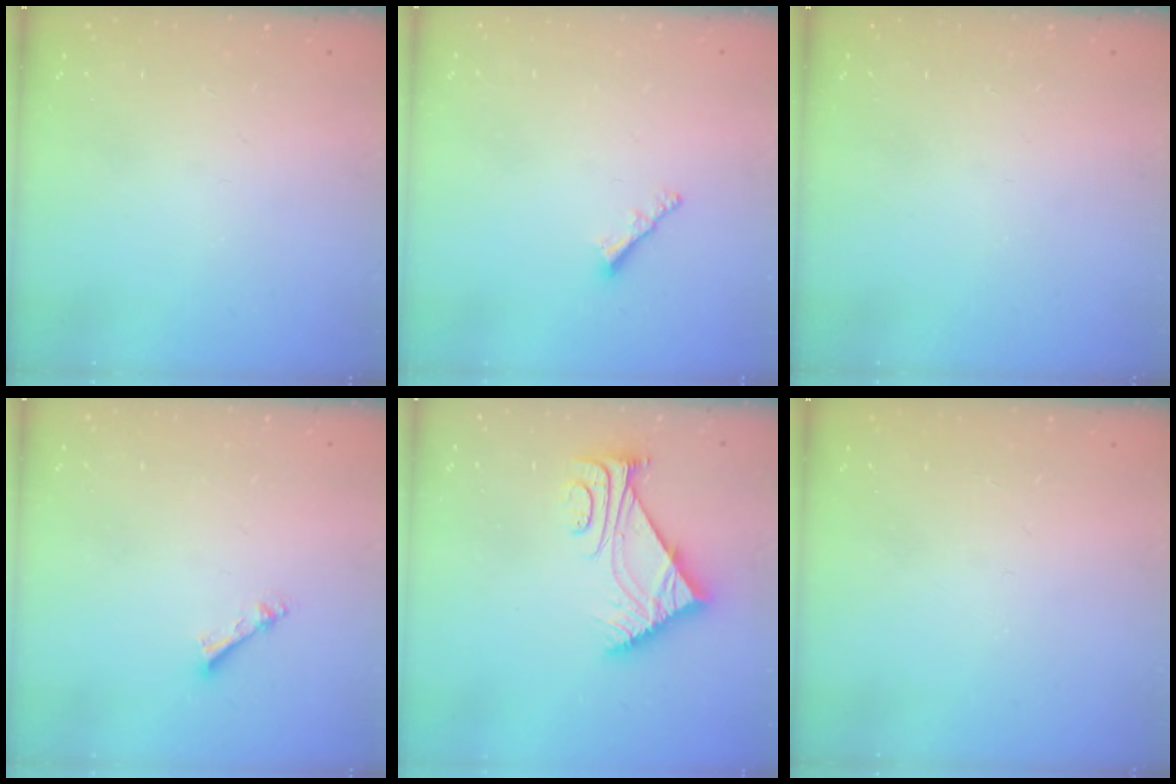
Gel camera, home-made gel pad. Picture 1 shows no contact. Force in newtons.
{"total": 2.1, "press": 2.0, "slide": 0.5}
{"total": 0.0}
{"total": 2.4, "press": 2.4, "slide": 0.4}
{"total": 7.8, "press": 7.7, "slide": 1.0}
{"total": 0.0}